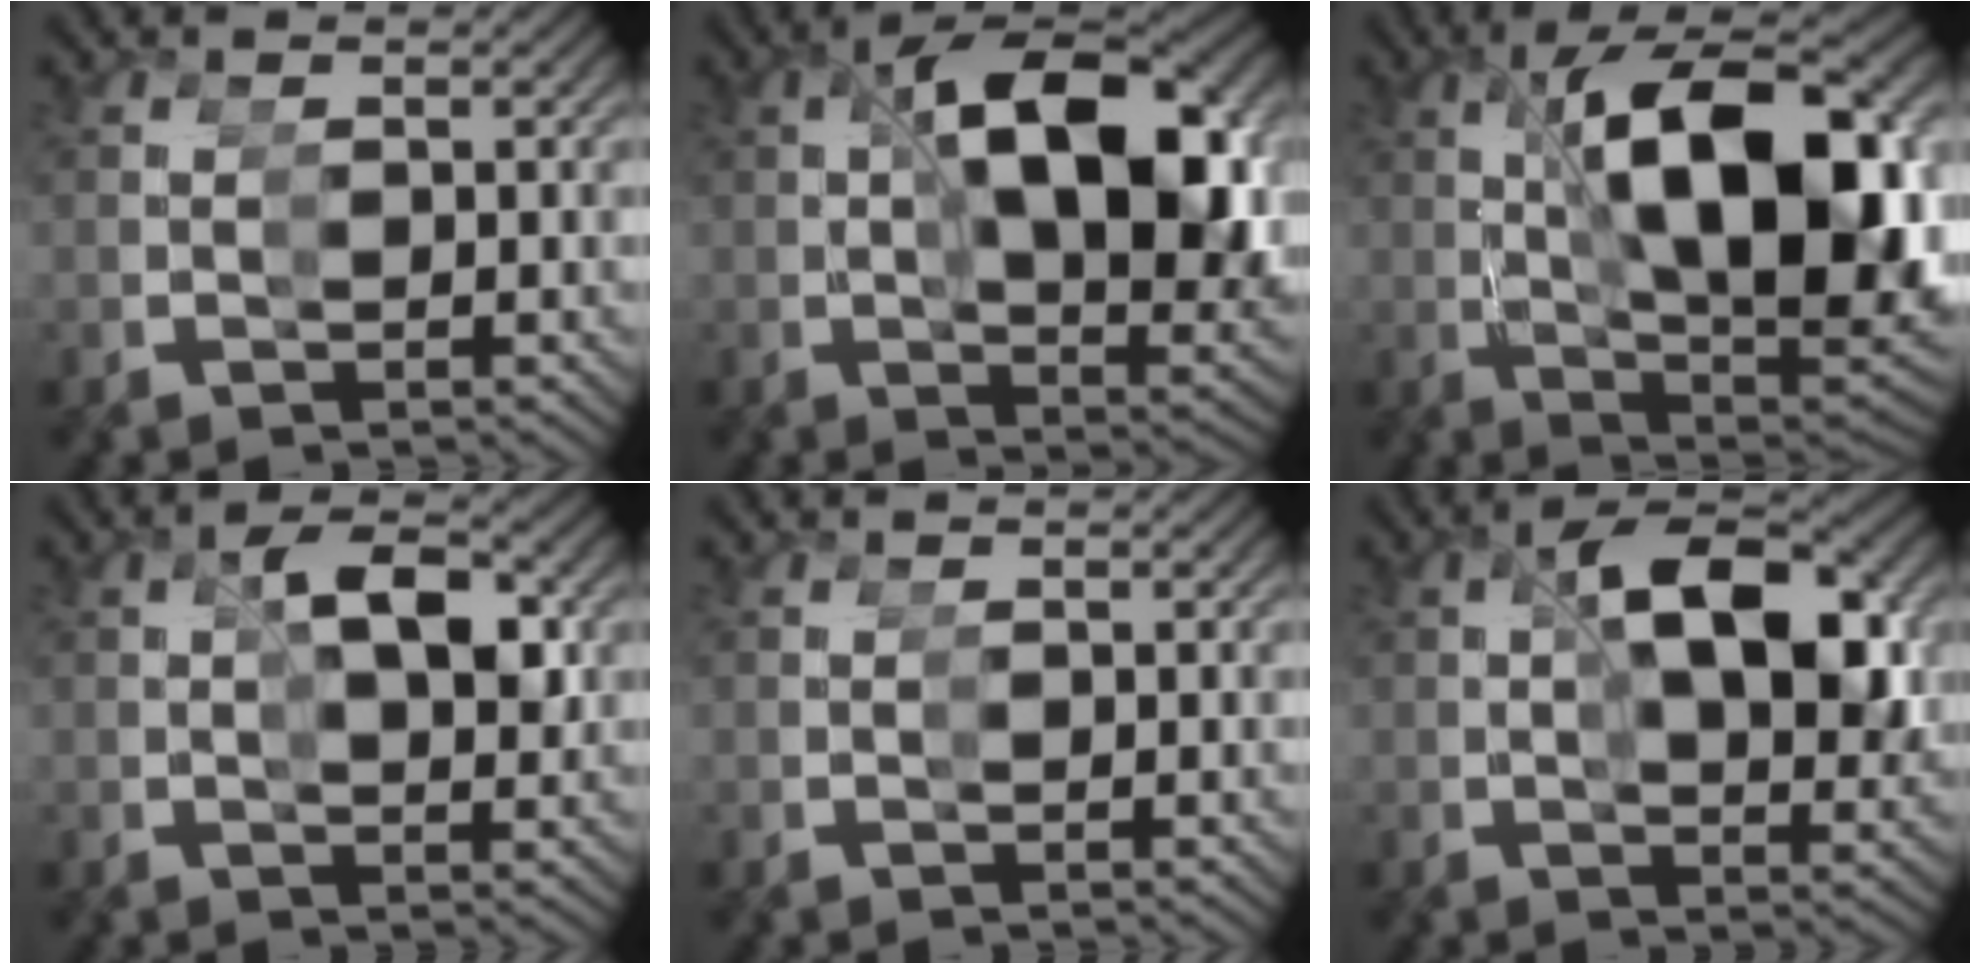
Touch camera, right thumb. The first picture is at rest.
{"total": 11.9, "force": [0.9, 4.8, 10.9], "torque": [-0.148, 0.009, 0.016]}
{"total": 14.8, "force": [0.6, 5.4, 13.8], "torque": [-0.204, 0.005, 0.026]}
{"total": 2.8, "force": [0.5, 0.3, 2.7], "torque": [-0.034, 0.020, 0.004]}
{"total": 0.0}
{"total": 7.1, "force": [0.8, 2.5, 6.5], "torque": [-0.089, 0.014, 0.010]}